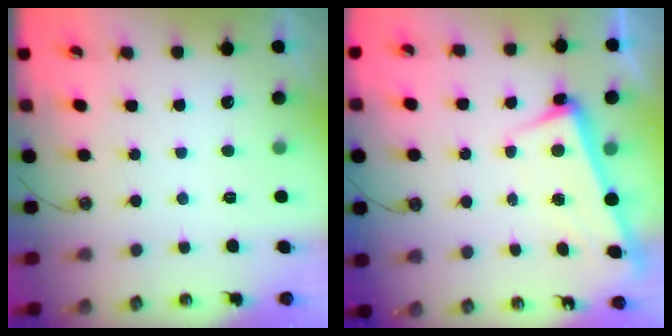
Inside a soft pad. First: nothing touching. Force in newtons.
{"total": 2.6, "press": 2.4, "slide": 1.0}